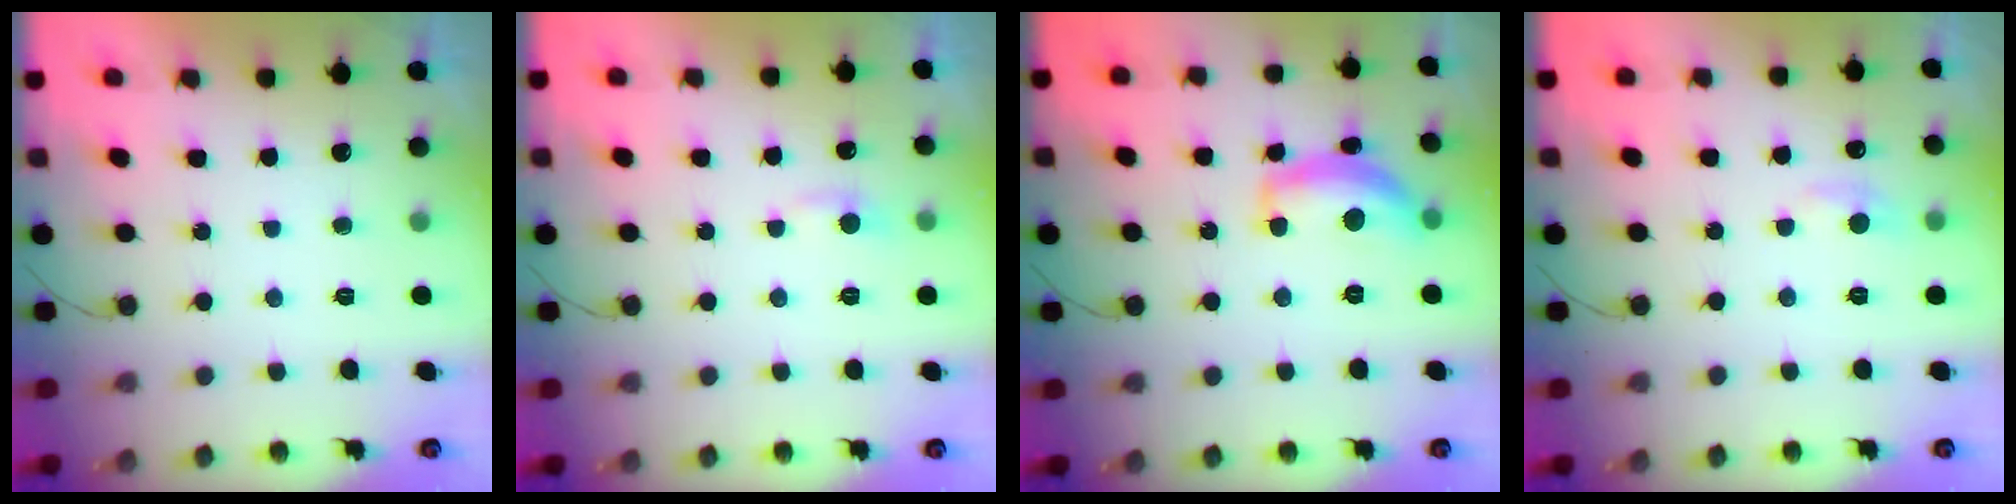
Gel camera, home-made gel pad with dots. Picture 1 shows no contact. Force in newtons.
{"total": 4.4, "press": 4.3, "slide": 0.5}
{"total": 13.7, "press": 13.7, "slide": 1.0}
{"total": 7.2, "press": 7.1, "slide": 0.8}